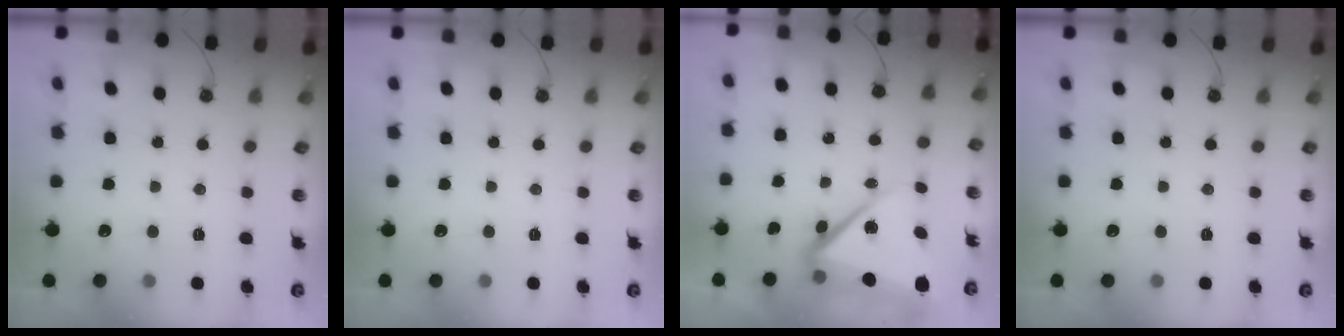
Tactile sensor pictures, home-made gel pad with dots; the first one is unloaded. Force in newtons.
{"total": 0.0}
{"total": 12.0, "press": 11.7, "slide": 2.8}
{"total": 0.0}